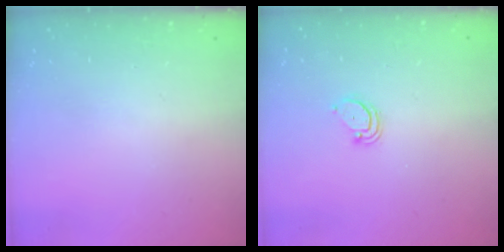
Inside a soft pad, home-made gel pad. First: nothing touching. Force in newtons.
{"total": 2.6, "press": 2.6, "slide": 0.2}